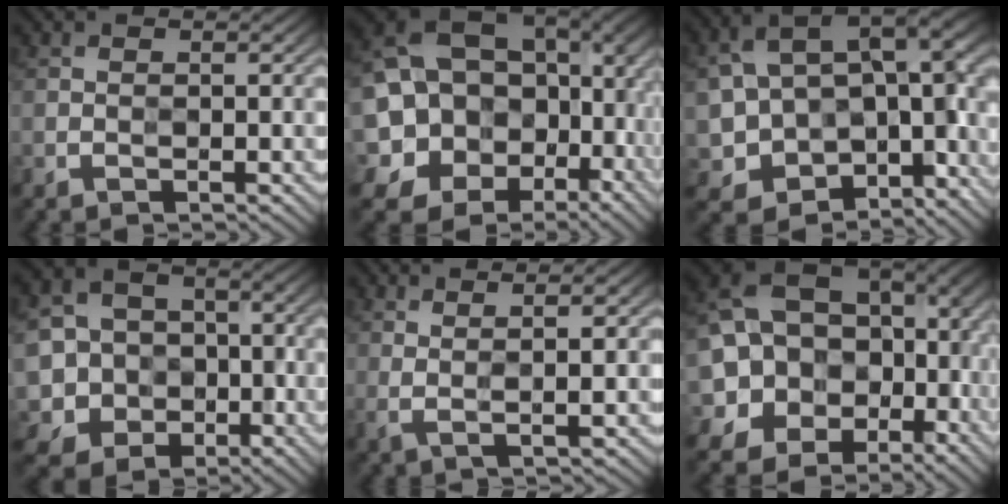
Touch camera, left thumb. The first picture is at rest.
{"total": 20.2, "force": [-1.3, 15.9, 12.3], "torque": [-0.275, -0.029, 0.022]}
{"total": 16.0, "force": [0.7, 11.5, 11.0], "torque": [-0.192, -0.047, 0.073]}
{"total": 10.1, "force": [-3.1, 8.9, 3.4], "torque": [-0.106, -0.018, -0.082]}
{"total": 4.9, "force": [1.8, 0.7, 4.5], "torque": [-0.081, 0.008, 0.036]}
{"total": 17.8, "force": [-2.2, 13.9, 10.9], "torque": [-0.243, -0.037, 0.006]}